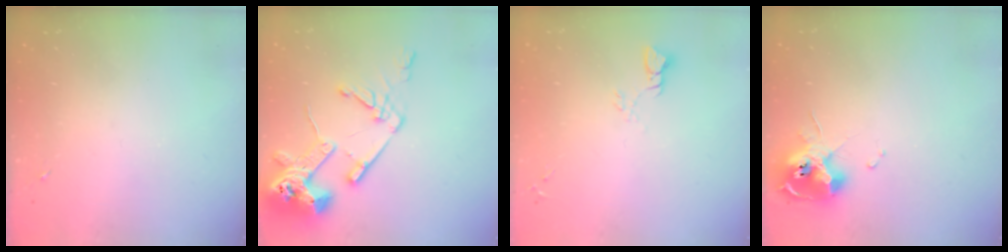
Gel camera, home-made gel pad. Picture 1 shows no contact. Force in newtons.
{"total": 17.2, "press": 17.1, "slide": 2.2}
{"total": 2.8, "press": 2.8, "slide": 0.2}
{"total": 11.5, "press": 11.4, "slide": 1.8}